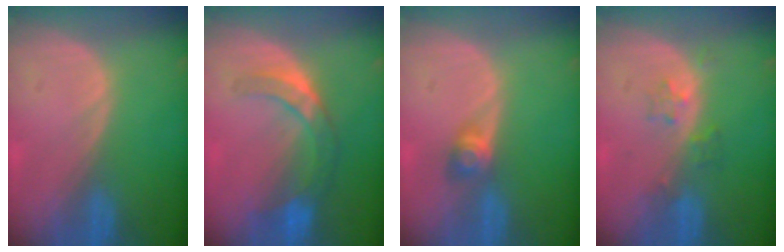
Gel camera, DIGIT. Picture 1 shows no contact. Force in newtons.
{"total": 7.4, "press": 6.4, "slide": 3.7}
{"total": 3.0, "press": 2.6, "slide": 1.5}
{"total": 2.6, "press": 2.6, "slide": 0.2}